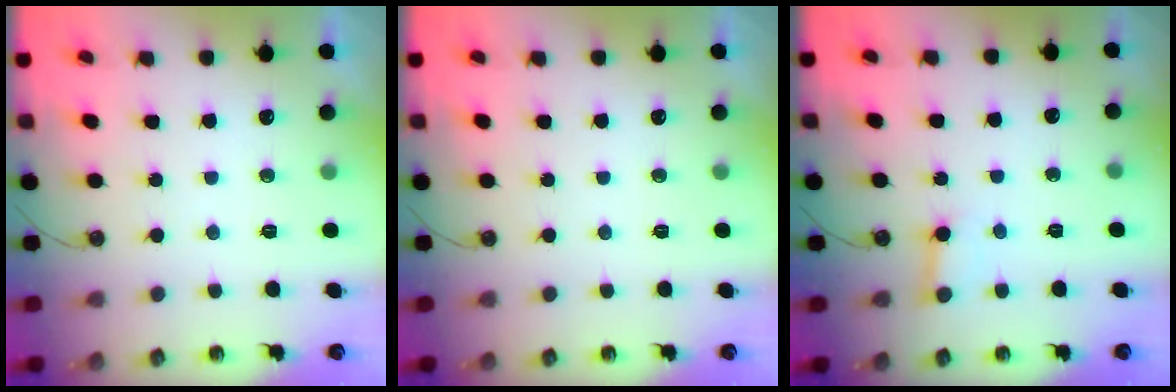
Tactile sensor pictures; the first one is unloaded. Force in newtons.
{"total": 0.0}
{"total": 3.7, "press": 3.7, "slide": 0.5}